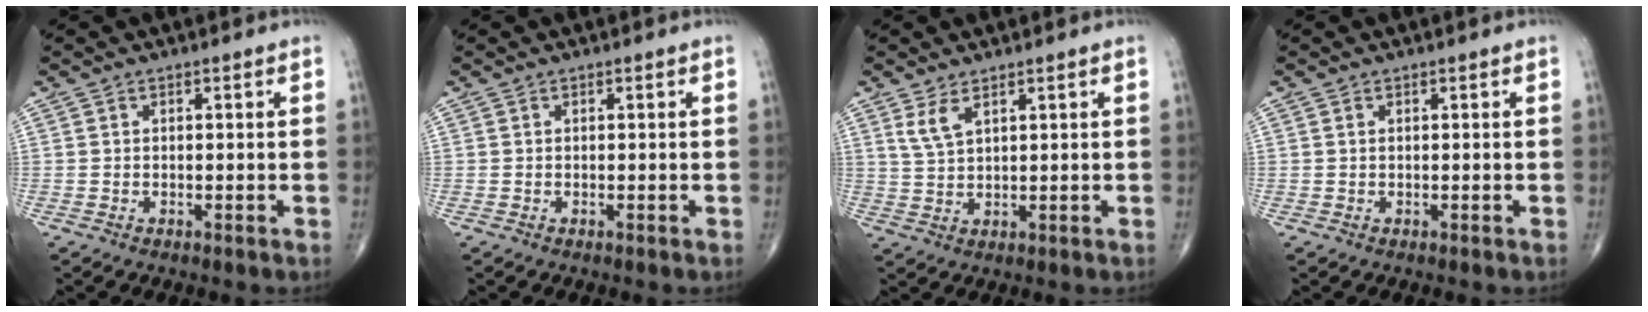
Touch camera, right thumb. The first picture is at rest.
{"total": 0.0}
{"total": 3.6, "force": [2.2, 1.4, 2.6], "torque": [-0.055, -0.009, 0.051]}
{"total": 0.0}